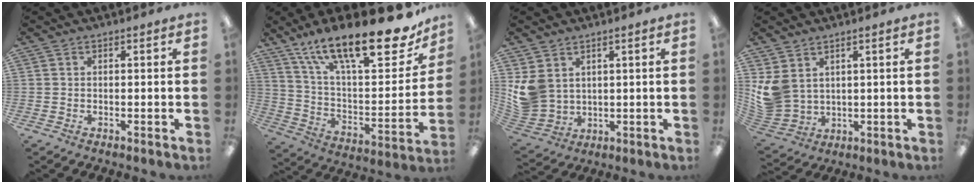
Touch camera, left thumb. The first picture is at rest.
{"total": 25.4, "force": [17.7, 8.0, 16.4], "torque": [-0.250, -0.113, 0.294]}
{"total": 7.8, "force": [3.2, 6.3, 3.3], "torque": [-0.087, -0.009, 0.065]}
{"total": 7.9, "force": [3.3, 5.9, 4.0], "torque": [-0.097, -0.014, 0.067]}